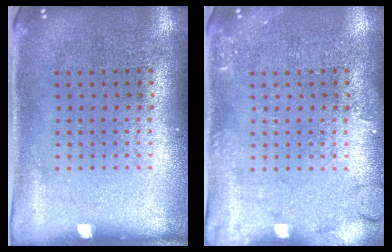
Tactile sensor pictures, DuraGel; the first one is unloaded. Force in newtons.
{"total": 2.0, "press": 2.0, "slide": 0.4}